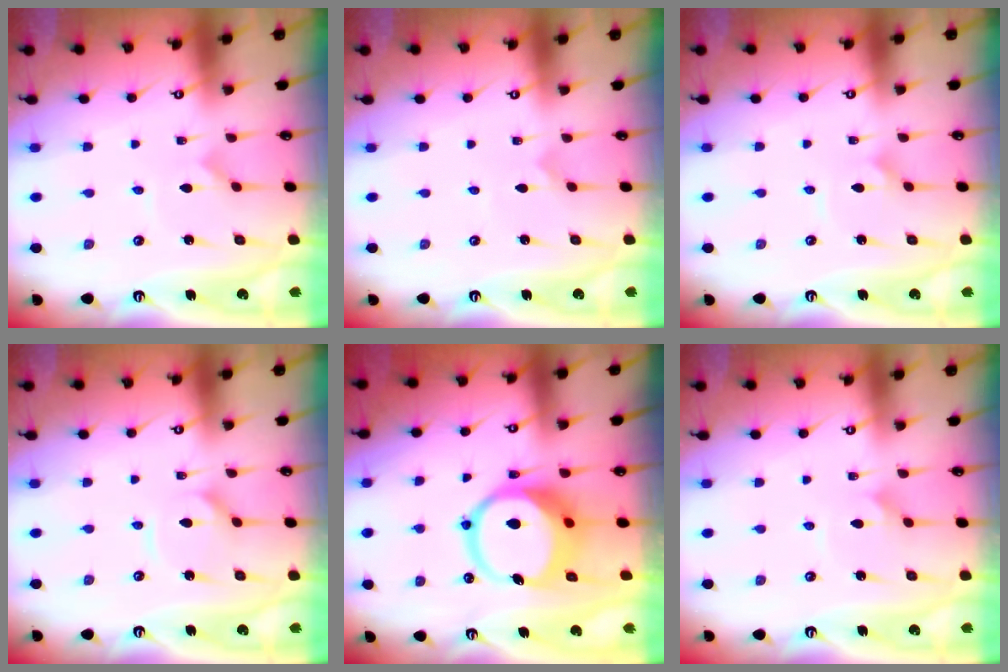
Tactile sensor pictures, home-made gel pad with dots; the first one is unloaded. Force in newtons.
{"total": 0.0}
{"total": 1.4, "press": 1.4, "slide": 0.1}
{"total": 5.1, "press": 5.0, "slide": 0.5}
{"total": 14.6, "press": 14.4, "slide": 2.1}
{"total": 4.7, "press": 4.7, "slide": 0.3}